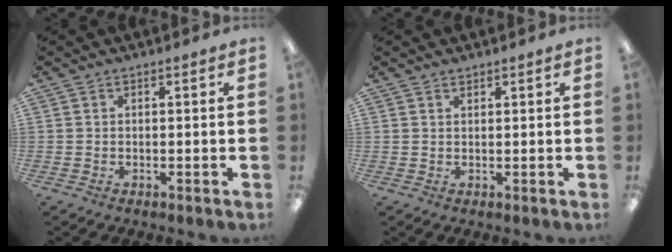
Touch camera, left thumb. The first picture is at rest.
{"total": 1.0, "force": [1.0, 0.2, 0.1], "torque": [-0.002, -0.001, 0.018]}